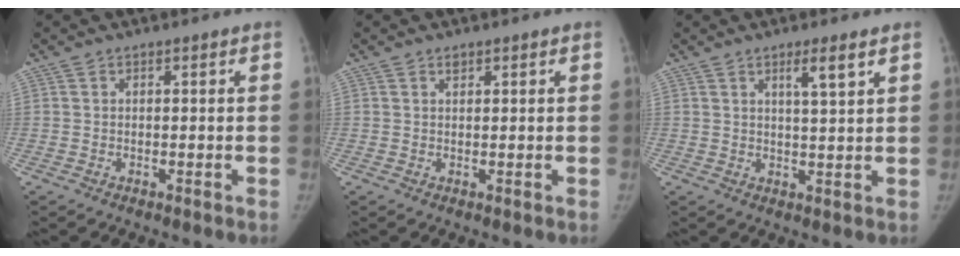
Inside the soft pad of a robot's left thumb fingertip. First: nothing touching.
{"total": 0.9, "force": [0.6, 0.5, 0.4], "torque": [-0.002, -0.004, 0.009]}
{"total": 4.2, "force": [2.4, 0.3, 3.5], "torque": [-0.057, -0.019, 0.043]}